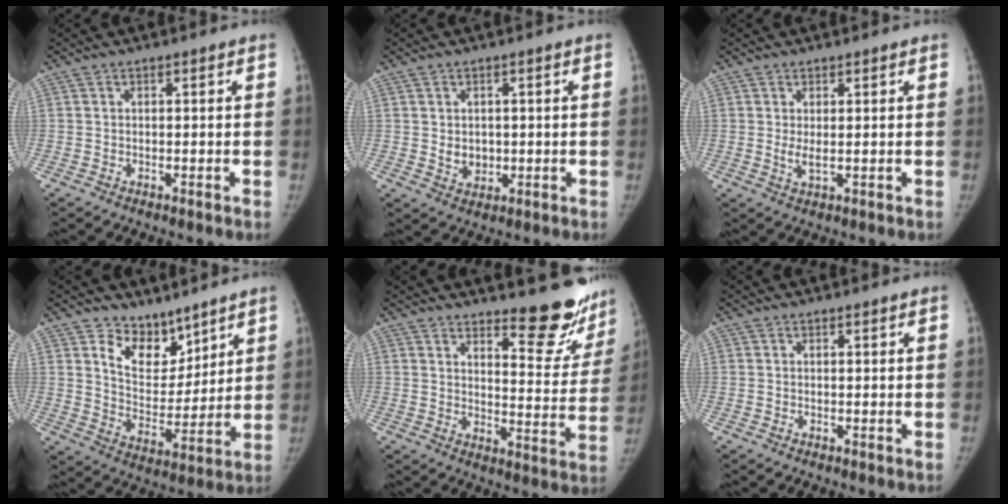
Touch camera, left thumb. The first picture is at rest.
{"total": 3.9, "force": [0.2, 3.2, 2.3], "torque": [-0.021, -0.006, 0.013]}
{"total": 2.3, "force": [0.4, 0.9, 2.1], "torque": [-0.039, -0.008, 0.012]}
{"total": 9.9, "force": [7.4, 5.8, 3.2], "torque": [-0.014, -0.063, 0.140]}
{"total": 13.6, "force": [11.6, 3.9, 6.0], "torque": [-0.030, -0.110, 0.144]}
{"total": 0.0}